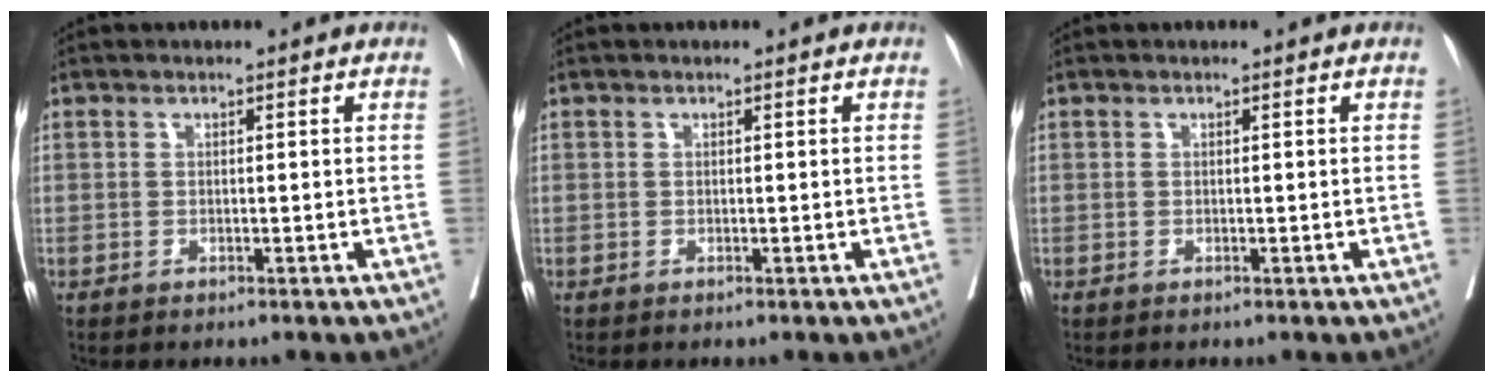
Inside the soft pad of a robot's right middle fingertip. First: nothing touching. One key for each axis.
{"total": 0.0}
{"total": 0.0}